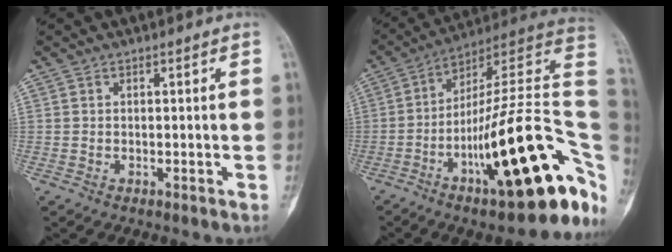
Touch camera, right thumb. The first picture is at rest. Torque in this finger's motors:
{"motor_torque": [1.65, -0.06, 1.74, -1.03, 0.56]}